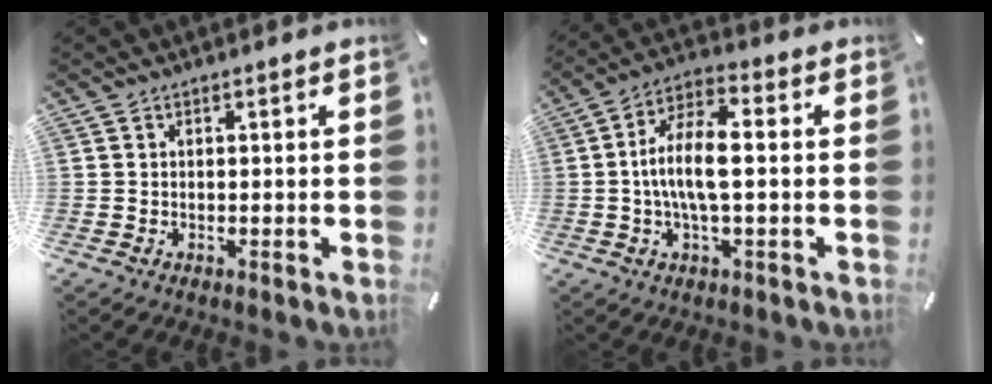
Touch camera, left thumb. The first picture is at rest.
{"total": 10.8, "force": [-0.6, 3.9, 10.0], "torque": [-0.199, 0.001, -0.013]}